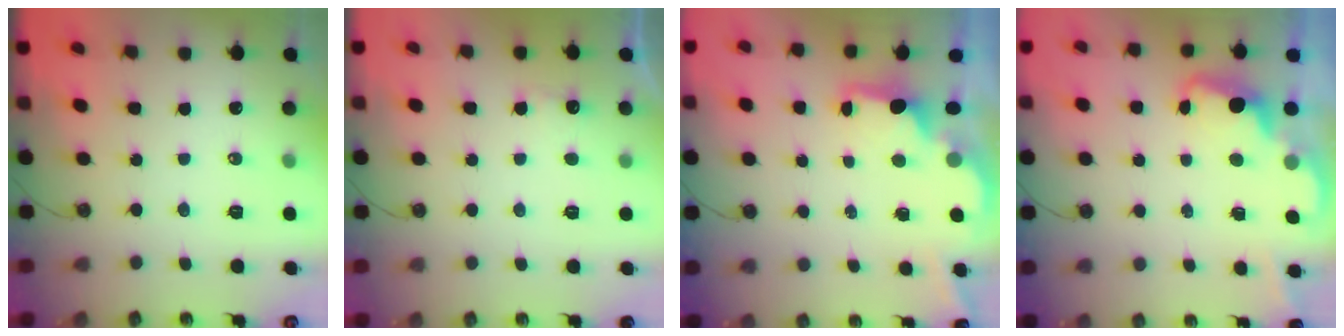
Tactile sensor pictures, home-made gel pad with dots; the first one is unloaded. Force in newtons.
{"total": 4.7, "press": 4.6, "slide": 1.0}
{"total": 2.0, "press": 1.9, "slide": 0.7}
{"total": 2.4, "press": 2.3, "slide": 0.6}